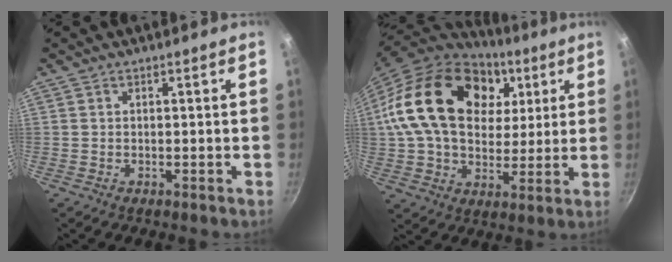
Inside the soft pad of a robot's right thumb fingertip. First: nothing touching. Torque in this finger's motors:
{"motor_torque": [-0.11, 4.21, 1.78, -0.18, 0.28]}